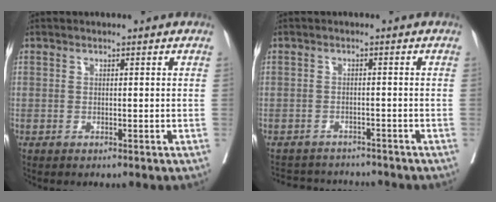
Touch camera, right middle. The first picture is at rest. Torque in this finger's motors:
{"motor_torque": [-0.07, -0.23, -0.29, -0.14]}